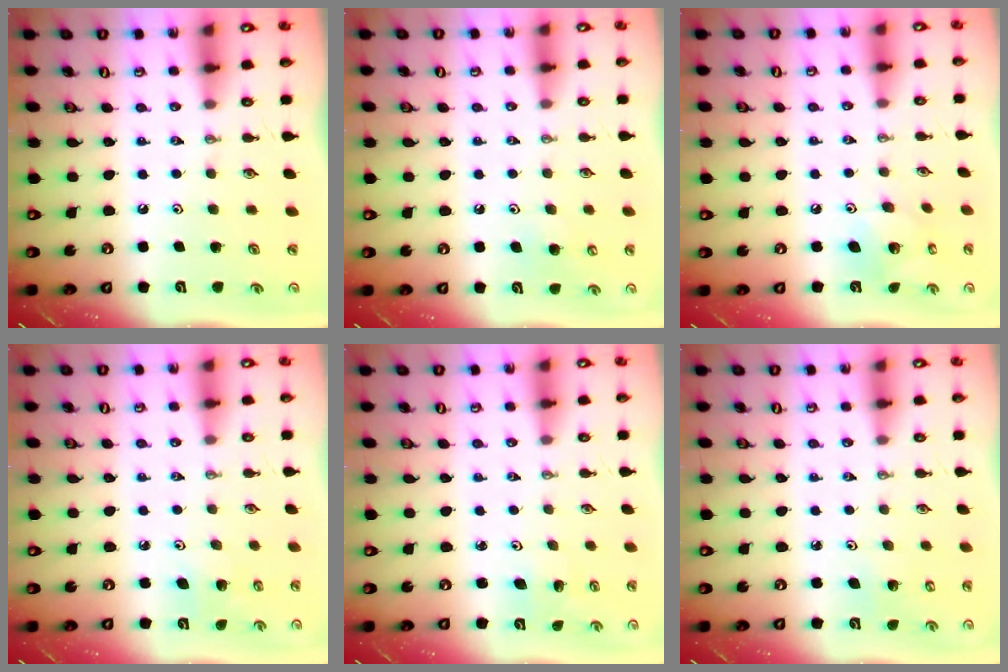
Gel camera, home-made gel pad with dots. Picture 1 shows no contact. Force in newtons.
{"total": 6.2, "press": 6.1, "slide": 0.6}
{"total": 9.3, "press": 9.3, "slide": 0.2}
{"total": 4.7, "press": 4.7, "slide": 0.2}
{"total": 1.9, "press": 1.9, "slide": 0.0}
{"total": 2.8, "press": 2.7, "slide": 1.0}